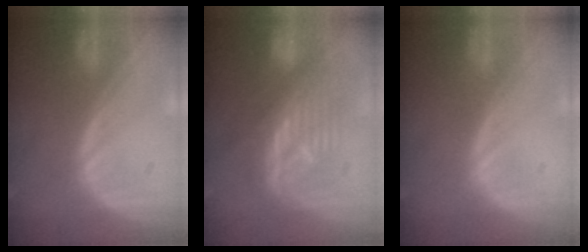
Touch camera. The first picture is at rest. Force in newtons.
{"total": 7.9, "press": 7.9, "slide": 1.0}
{"total": 0.0}